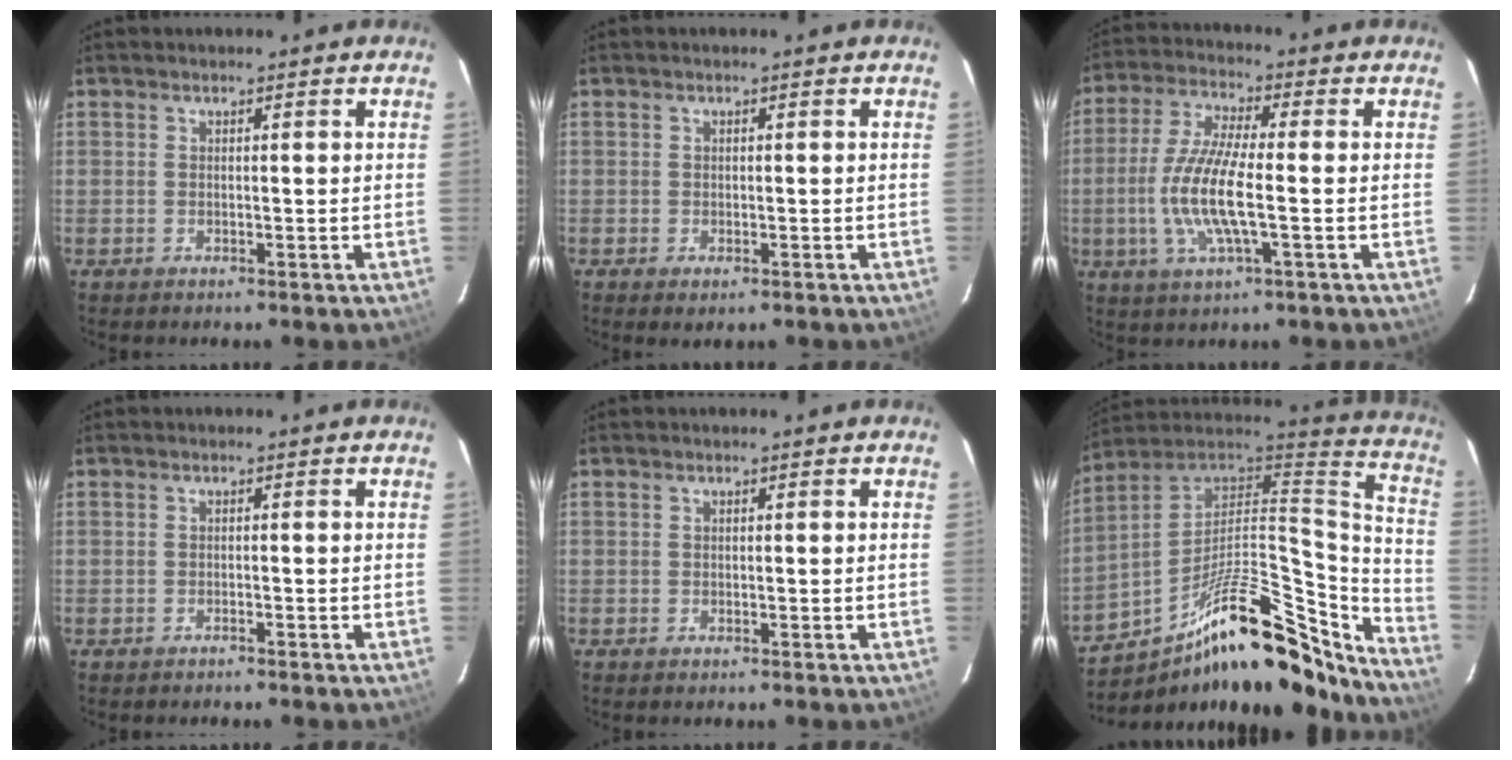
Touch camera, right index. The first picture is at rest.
{"total": 1.7, "force": [-0.9, 1.0, 1.1], "torque": [-0.019, -0.006, -0.012]}
{"total": 12.1, "force": [-2.1, 2.4, 11.6], "torque": [-0.242, -0.004, -0.045]}
{"total": 0.8, "force": [-0.8, 0.0, 0.1], "torque": [-0.005, 0.003, -0.012]}
{"total": 0.0}
{"total": 29.4, "force": [-19.5, 10.7, 19.2], "torque": [-0.283, 0.023, -0.298]}